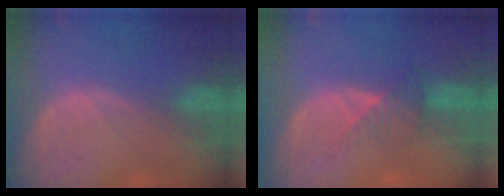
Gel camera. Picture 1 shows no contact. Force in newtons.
{"total": 3.3, "press": 3.1, "slide": 1.2}